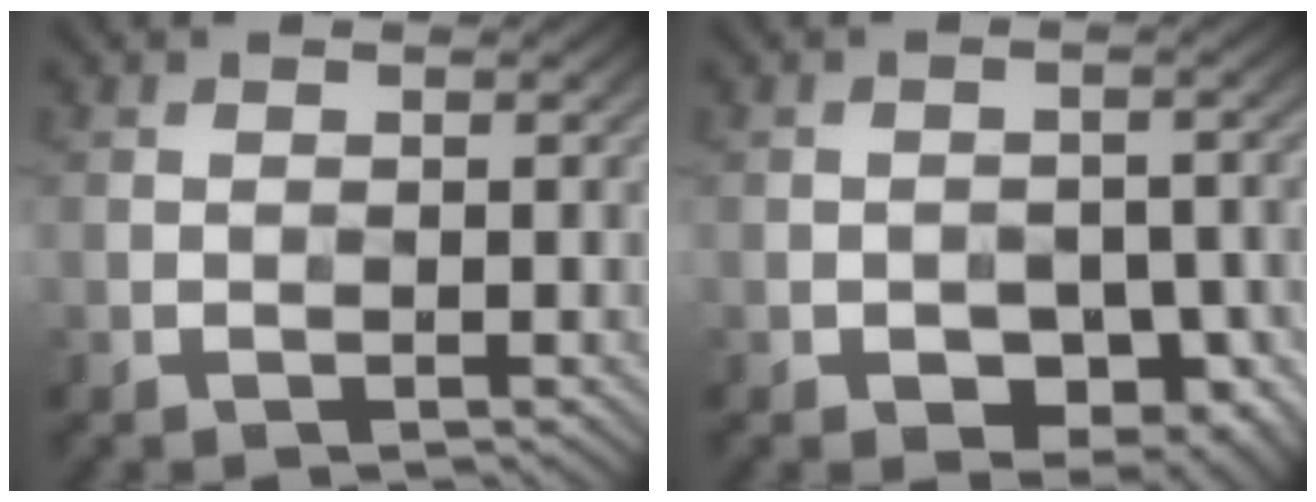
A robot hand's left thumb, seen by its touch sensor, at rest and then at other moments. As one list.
[{"total": 4.3, "force": [-2.5, 2.8, 2.0], "torque": [-0.025, -0.001, -0.036]}]